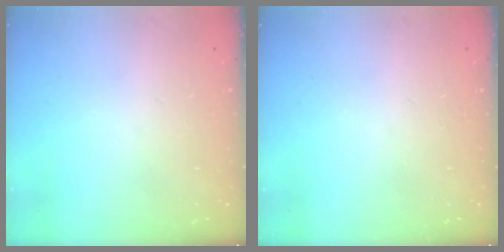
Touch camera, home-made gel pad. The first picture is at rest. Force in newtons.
{"total": 0.0}